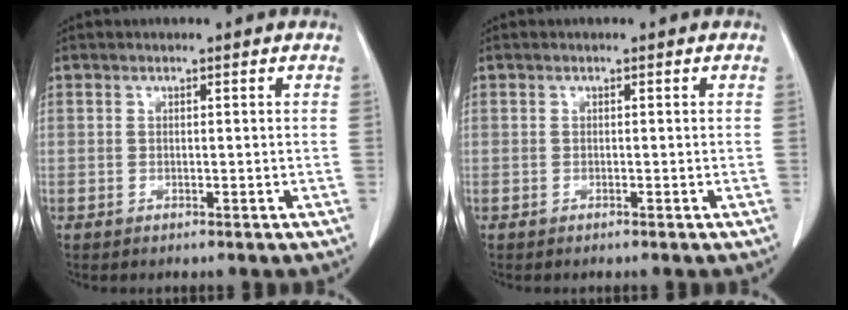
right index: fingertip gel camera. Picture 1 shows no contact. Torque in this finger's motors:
{"motor_torque": [-0.02, 0.00, 0.00, 0.01]}